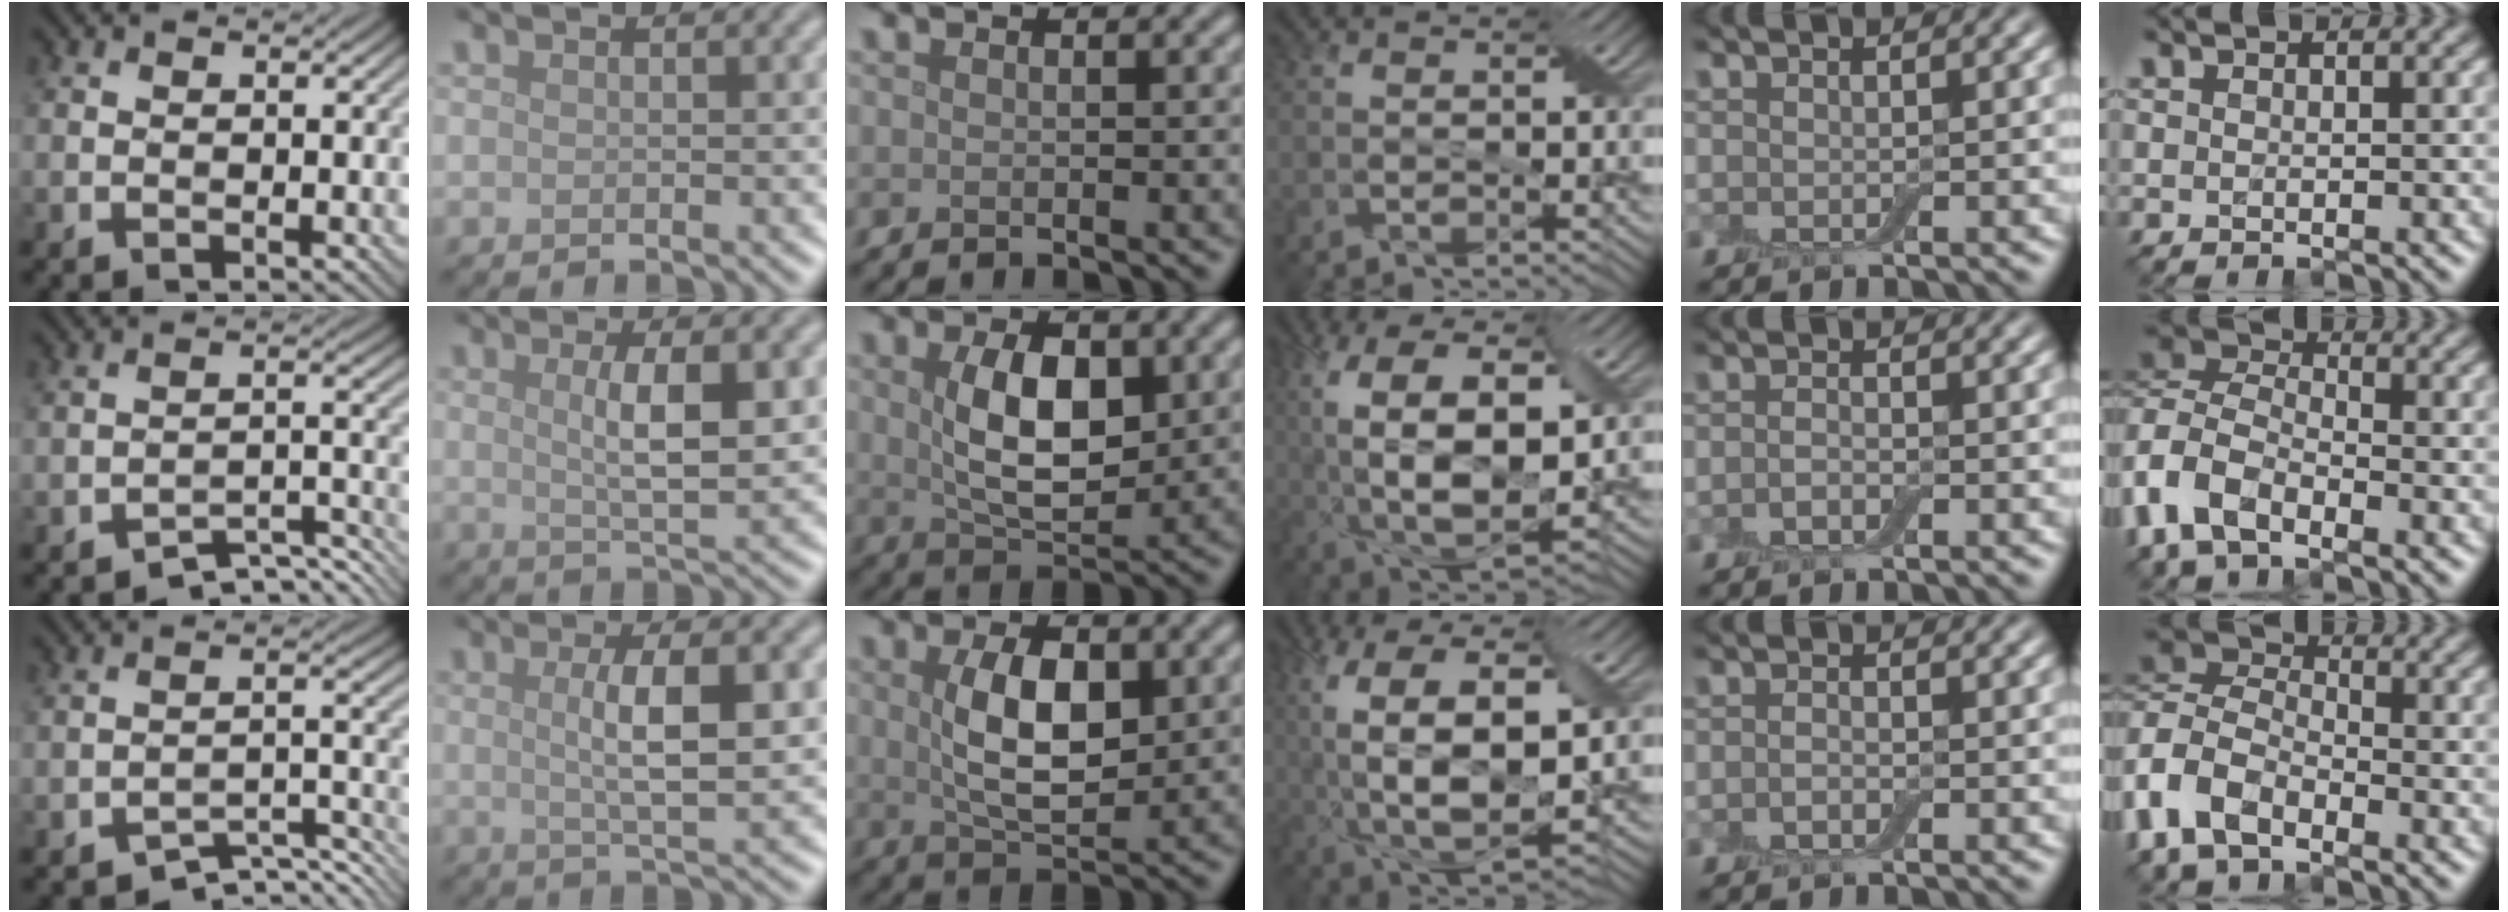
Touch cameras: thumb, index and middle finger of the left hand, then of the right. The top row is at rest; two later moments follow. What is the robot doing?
{"motion": "wrap", "object": "bandage"}